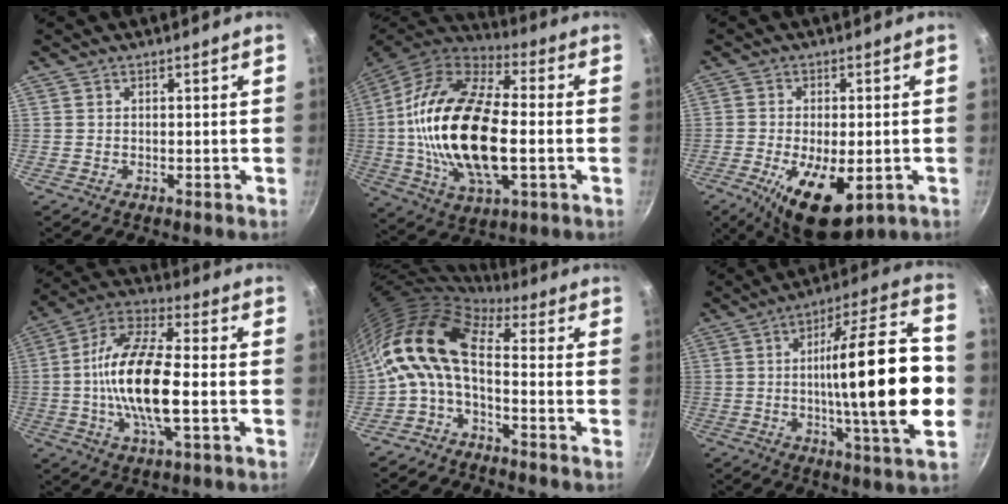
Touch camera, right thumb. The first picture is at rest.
{"total": 25.8, "force": [-1.3, 12.8, 22.4], "torque": [-0.434, 0.020, -0.030]}
{"total": 12.6, "force": [-4.4, 5.6, 10.4], "torque": [-0.168, -0.004, -0.061]}
{"total": 17.6, "force": [-1.9, 6.6, 16.3], "torque": [-0.308, 0.027, -0.051]}
{"total": 12.5, "force": [-0.5, 5.9, 11.0], "torque": [-0.221, 0.025, -0.025]}
{"total": 23.6, "force": [-1.9, 4.5, 23.1], "torque": [-0.336, 0.032, -0.034]}